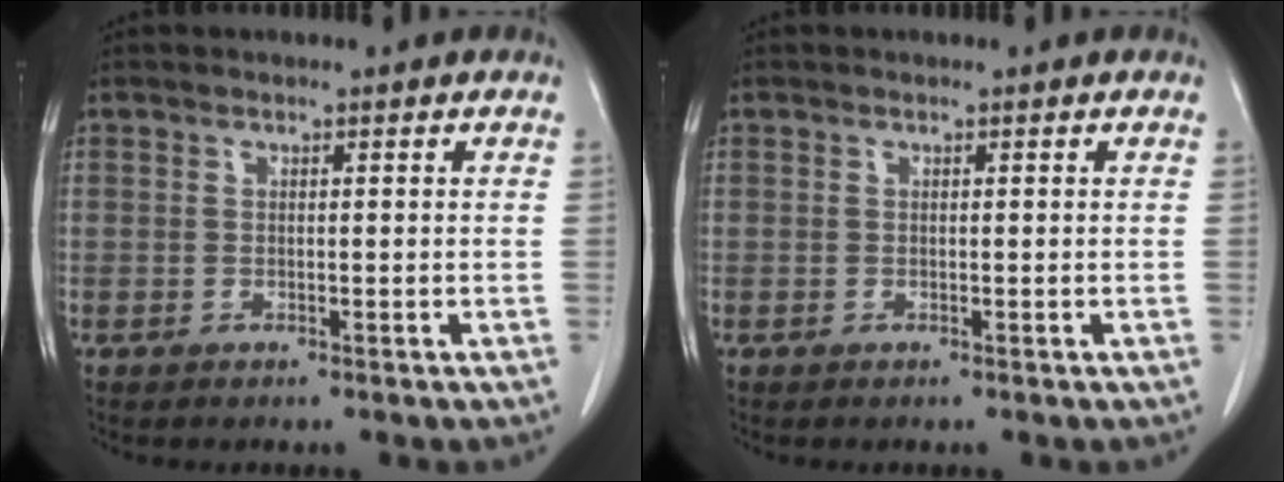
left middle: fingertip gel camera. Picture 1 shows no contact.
{"total": 0.0}